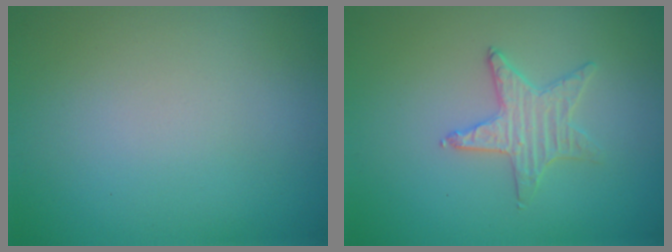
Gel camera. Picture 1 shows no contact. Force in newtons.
{"total": 1.6, "press": 1.6, "slide": 0.2}